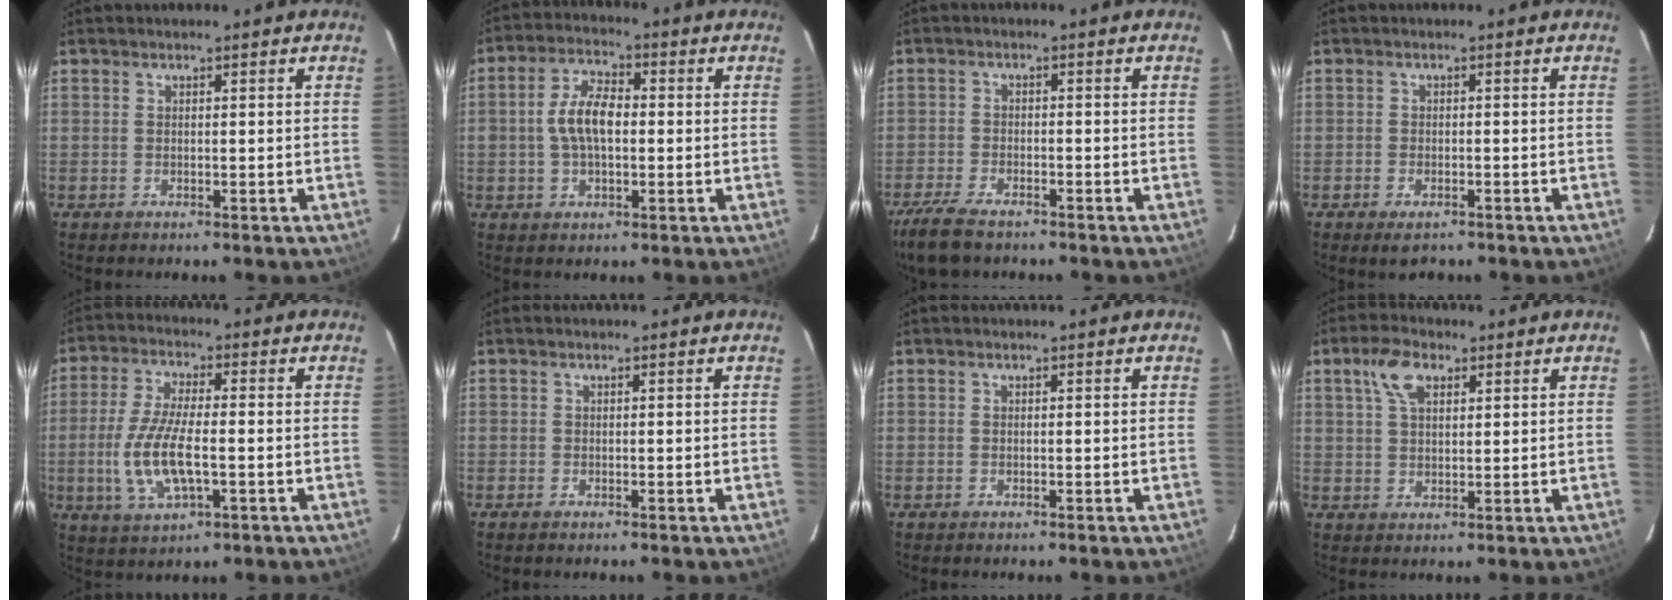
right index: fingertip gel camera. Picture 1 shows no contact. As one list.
[{"total": 7.7, "force": [-0.1, 4.1, 6.6], "torque": [-0.131, 0.015, 0.000]}, {"total": 8.0, "force": [-6.4, 2.7, 4.1], "torque": [-0.119, -0.021, -0.122]}, {"total": 3.3, "force": [-2.3, 1.8, 1.7], "torque": [-0.036, -0.007, -0.036]}, {"total": 11.0, "force": [-2.3, 4.0, 10.0], "torque": [-0.210, -0.008, -0.041]}, {"total": 0.0}, {"total": 0.0}, {"total": 6.1, "force": [2.9, 3.2, 4.3], "torque": [-0.083, 0.016, 0.055]}]